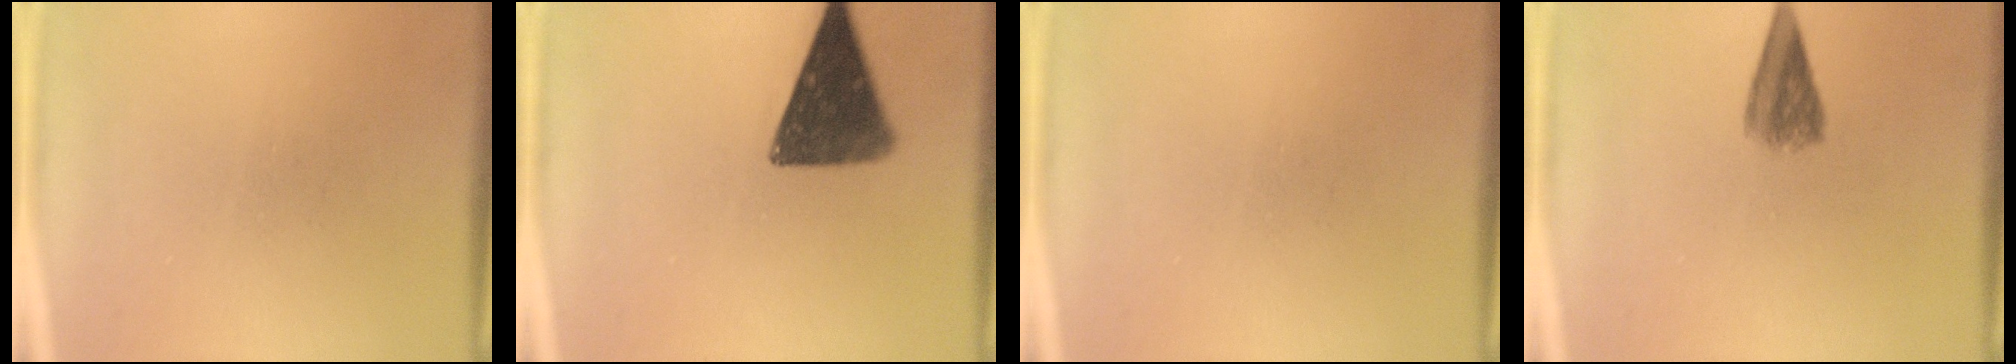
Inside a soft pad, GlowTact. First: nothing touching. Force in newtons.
{"total": 12.8}
{"total": 0.0}
{"total": 4.5}